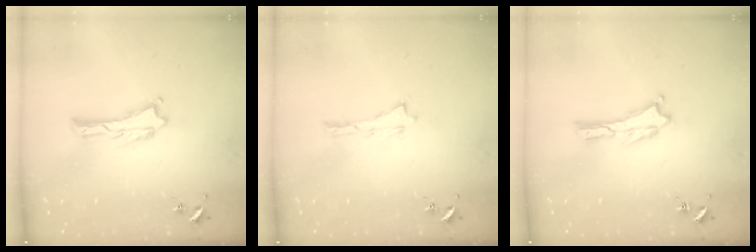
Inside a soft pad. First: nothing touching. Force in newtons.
{"total": 0.0}
{"total": 0.0}